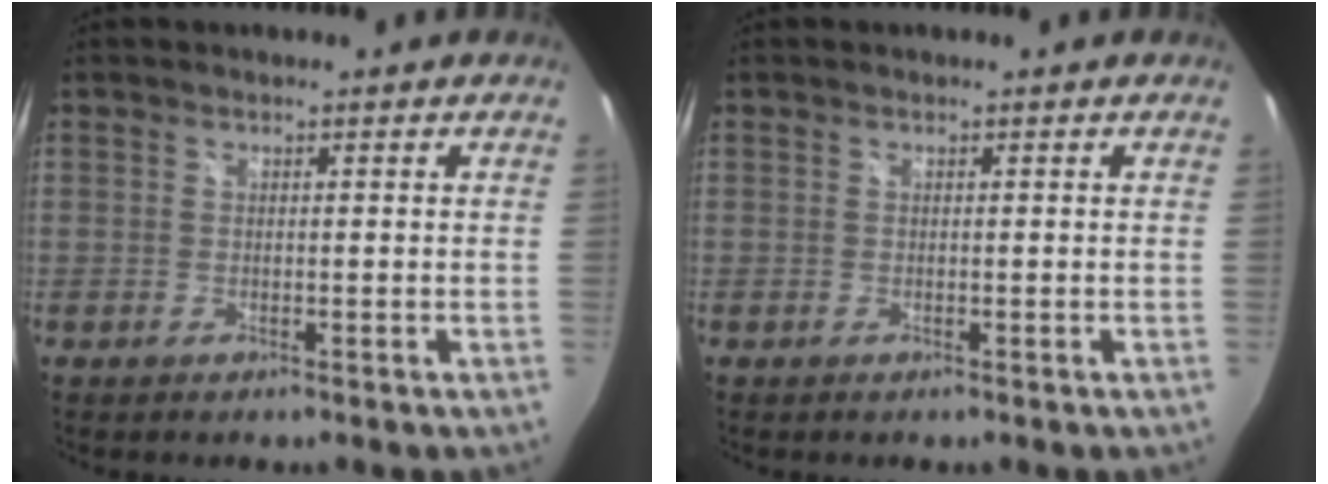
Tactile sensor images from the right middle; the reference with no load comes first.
{"total": 0.0}